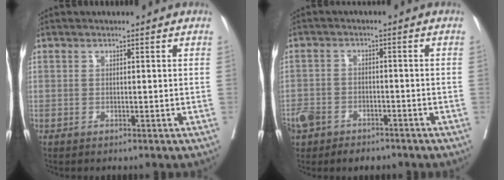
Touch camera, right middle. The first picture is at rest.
{"total": 8.1, "force": [-5.7, 4.9, 3.0], "torque": [-0.073, 0.007, -0.090]}